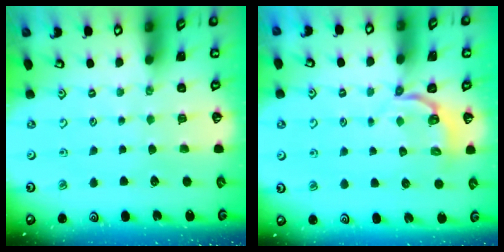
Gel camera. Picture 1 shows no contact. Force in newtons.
{"total": 3.6, "press": 2.6, "slide": 2.4}